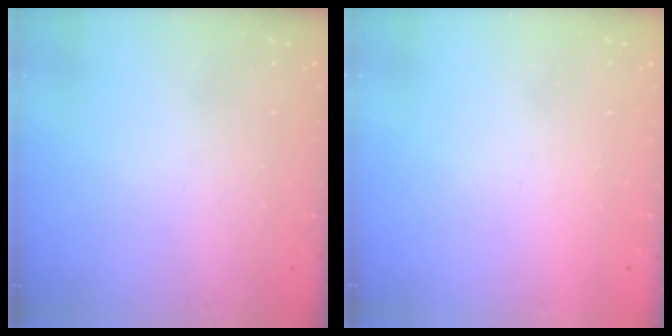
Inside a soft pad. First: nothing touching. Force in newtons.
{"total": 1.5, "press": 1.5, "slide": 0.1}